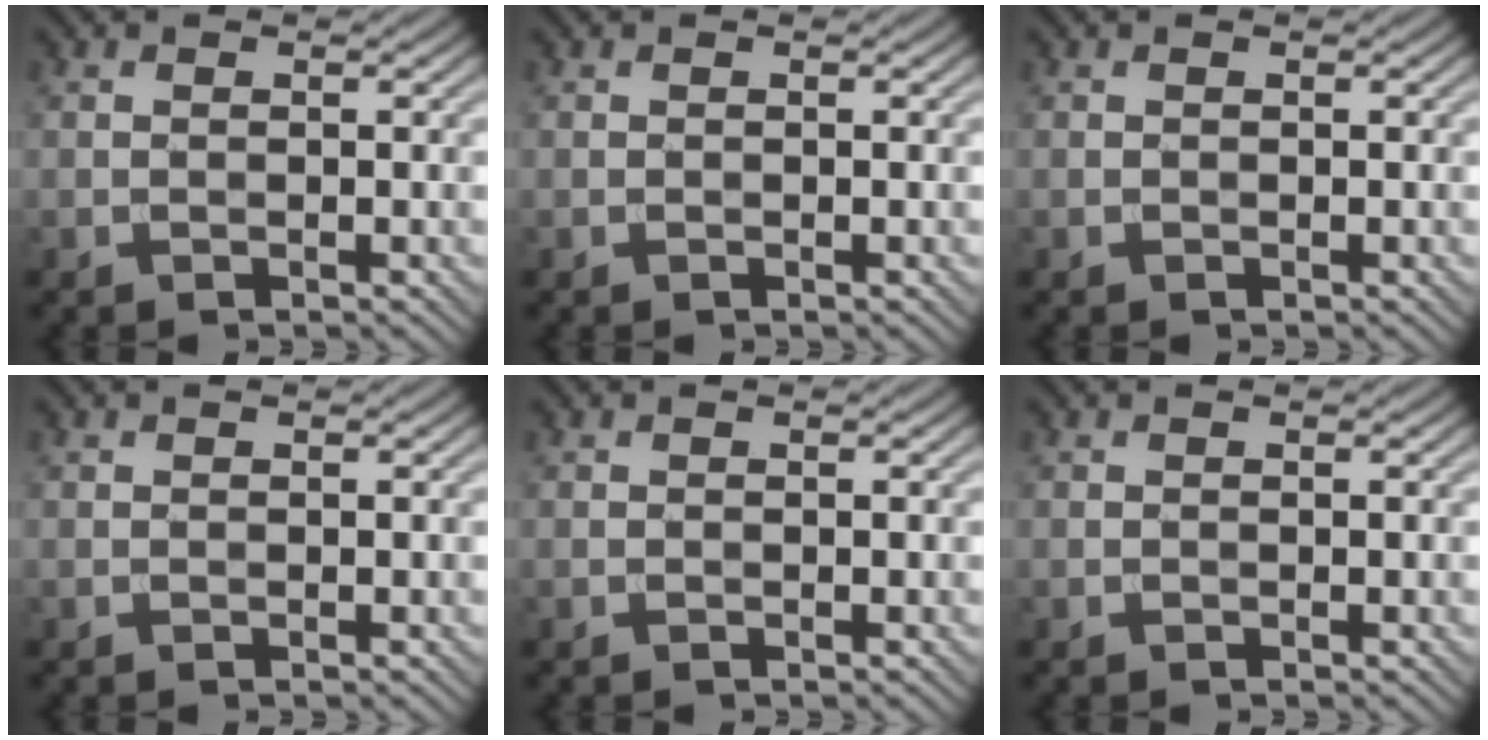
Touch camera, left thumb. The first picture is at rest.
{"total": 0.0}
{"total": 0.0}
{"total": 0.0}
{"total": 0.0}
{"total": 0.0}